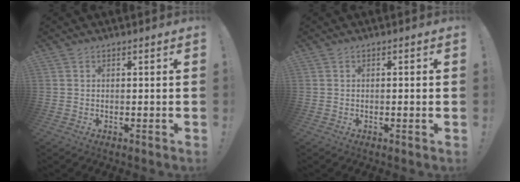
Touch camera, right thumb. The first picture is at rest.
{"total": 1.2, "force": [-0.4, -0.2, 1.1], "torque": [-0.017, -0.001, -0.008]}